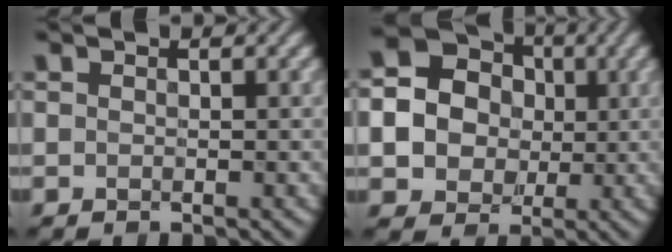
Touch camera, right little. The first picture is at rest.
{"total": 12.2, "force": [1.1, 11.4, 4.4], "torque": [-0.127, 0.035, 0.013]}